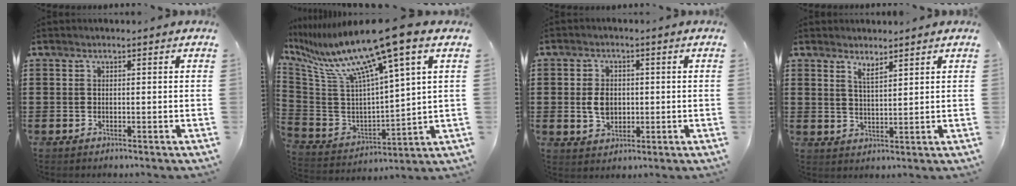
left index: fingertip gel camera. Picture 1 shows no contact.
{"total": 14.2, "force": [9.9, 0.2, 10.2], "torque": [-0.245, -0.068, 0.151]}
{"total": 4.1, "force": [-0.1, 2.9, 2.8], "torque": [-0.052, 0.006, -0.005]}
{"total": 2.7, "force": [2.4, 0.4, 1.2], "torque": [-0.028, -0.002, 0.043]}